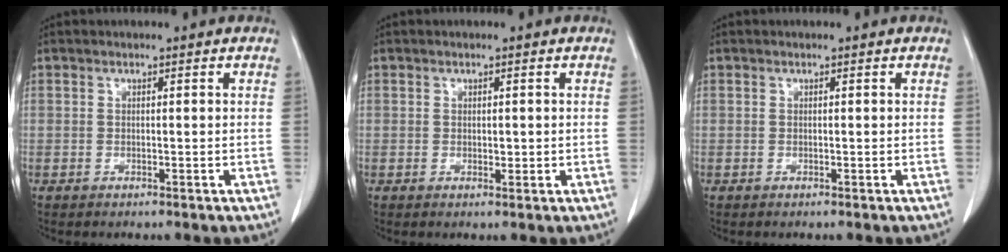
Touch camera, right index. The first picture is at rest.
{"total": 1.1, "force": [0.2, 0.7, 0.8], "torque": [-0.007, 0.000, 0.006]}
{"total": 0.0}